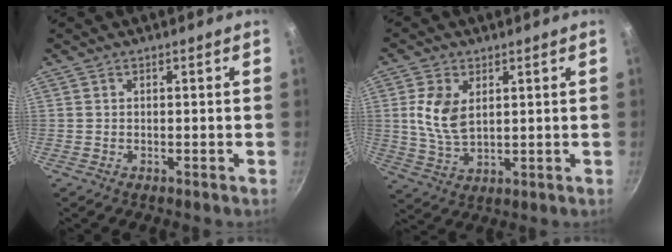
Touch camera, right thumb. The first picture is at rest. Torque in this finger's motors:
{"motor_torque": [-0.61, 0.87, 0.89, 0.26, 0.03]}